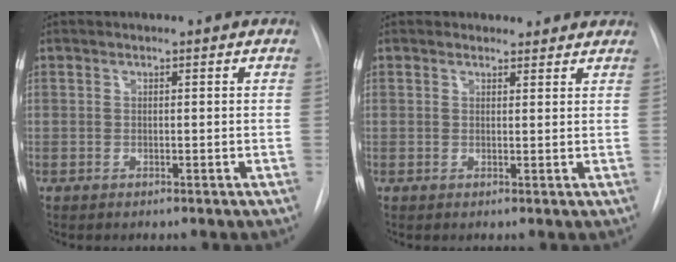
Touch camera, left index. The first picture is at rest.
{"total": 2.8, "force": [2.5, 1.3, -0.2], "torque": [0.009, -0.001, 0.018]}